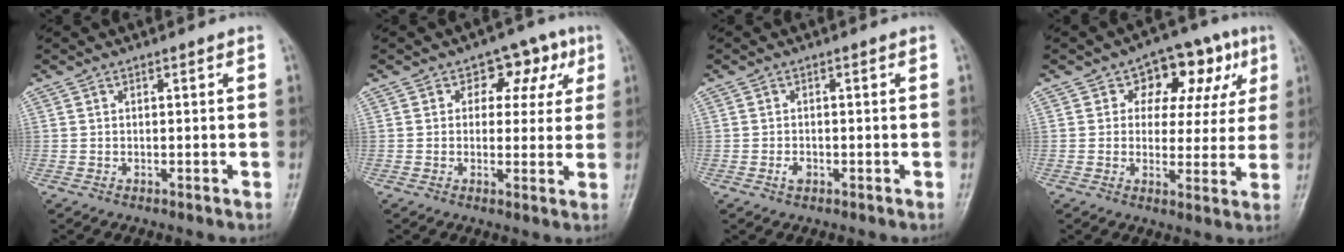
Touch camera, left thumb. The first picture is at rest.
{"total": 7.6, "force": [2.7, 5.5, 4.5], "torque": [-0.004, 0.000, 0.026]}
{"total": 1.5, "force": [-0.6, 1.0, 1.0], "torque": [-0.017, 0.002, -0.013]}
{"total": 12.3, "force": [4.6, 8.3, 7.8], "torque": [-0.041, 0.004, 0.057]}